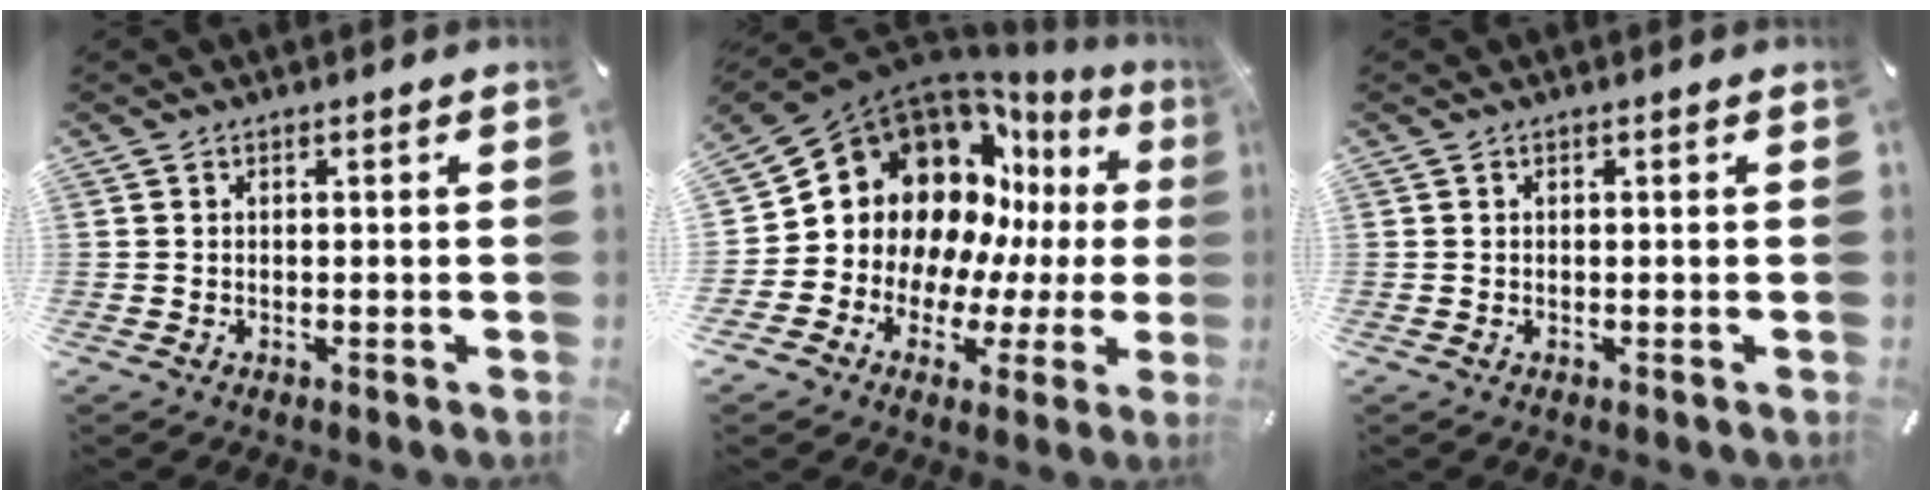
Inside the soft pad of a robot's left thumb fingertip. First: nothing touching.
{"total": 16.9, "force": [5.9, 13.9, 7.4], "torque": [-0.128, -0.072, 0.124]}
{"total": 0.0}